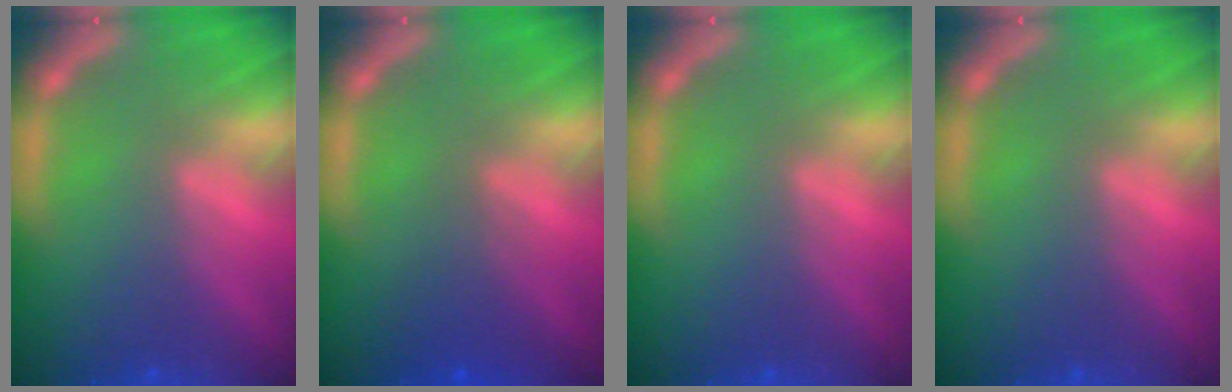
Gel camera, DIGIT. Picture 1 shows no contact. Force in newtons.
{"total": 2.4}
{"total": 0.0}
{"total": 0.0}